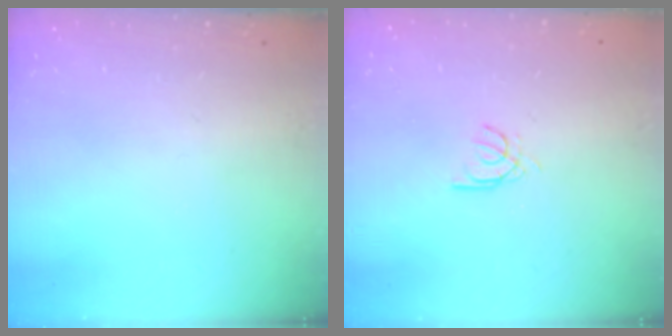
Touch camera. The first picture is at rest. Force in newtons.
{"total": 2.6, "press": 2.6, "slide": 0.4}